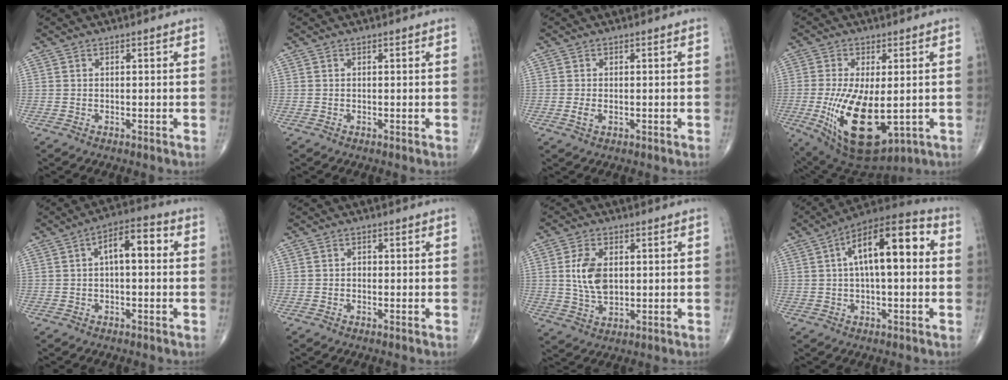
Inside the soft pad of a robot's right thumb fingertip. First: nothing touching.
{"total": 0.0}
{"total": 1.8, "force": [-0.3, 1.1, 1.4], "torque": [-0.032, -0.003, -0.007]}
{"total": 16.7, "force": [-3.0, 7.6, 14.6], "torque": [-0.272, -0.024, -0.026]}
{"total": 7.7, "force": [1.1, 3.4, 6.9], "torque": [-0.098, 0.030, 0.007]}
{"total": 0.7, "force": [-0.2, 0.6, 0.4], "torque": [-0.001, 0.003, -0.008]}
{"total": 7.9, "force": [1.0, 4.7, 6.3], "torque": [-0.118, -0.006, 0.024]}
{"total": 15.8, "force": [2.6, 6.3, 14.2], "torque": [-0.216, 0.037, 0.031]}